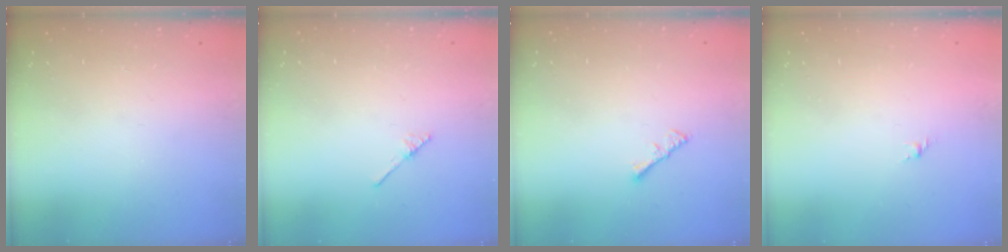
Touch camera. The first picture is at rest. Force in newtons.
{"total": 1.9, "press": 1.8, "slide": 0.3}
{"total": 1.3, "press": 1.2, "slide": 0.4}
{"total": 1.6, "press": 1.5, "slide": 0.6}